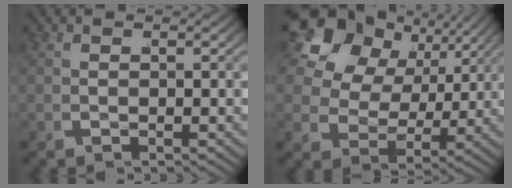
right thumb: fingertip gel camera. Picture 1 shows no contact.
{"total": 8.8, "force": [2.8, 6.3, 5.5], "torque": [-0.124, -0.012, 0.044]}